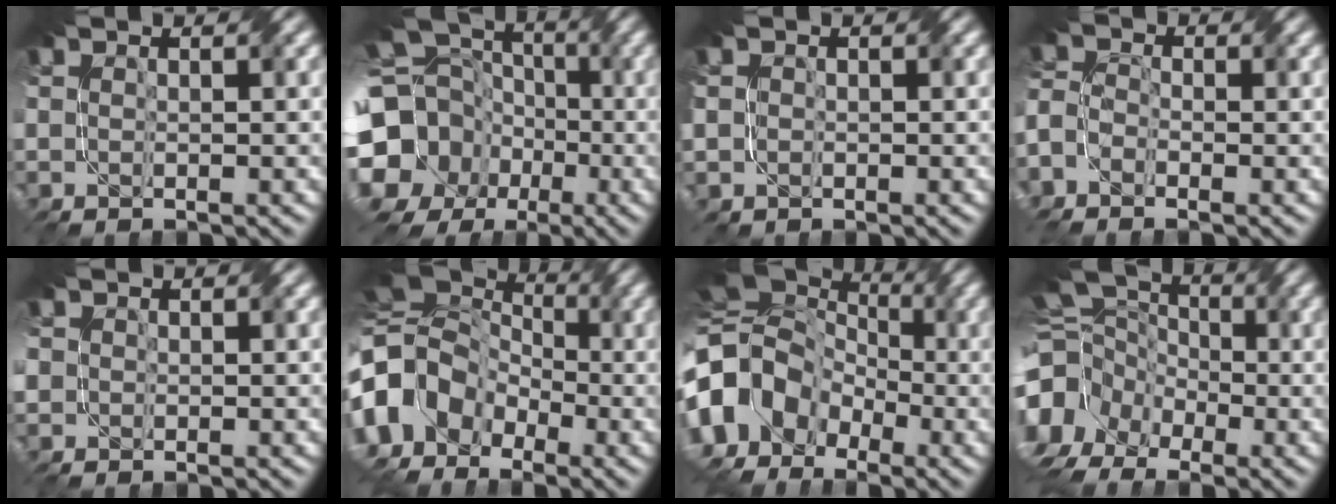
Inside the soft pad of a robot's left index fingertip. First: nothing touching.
{"total": 21.0, "force": [-3.2, 19.4, 7.2], "torque": [-0.201, -0.003, -0.110]}
{"total": 1.0, "force": [0.2, 0.8, -0.7], "torque": [0.013, -0.002, 0.004]}
{"total": 4.0, "force": [-2.6, 2.5, 1.7], "torque": [-0.047, -0.004, -0.051]}
{"total": 2.6, "force": [-0.3, 2.2, 1.3], "torque": [-0.032, -0.002, -0.002]}
{"total": 13.4, "force": [-3.4, 11.1, 6.6], "torque": [-0.139, 0.008, -0.083]}
{"total": 14.8, "force": [-4.0, 12.4, 7.1], "torque": [-0.141, 0.007, -0.095]}
{"total": 14.1, "force": [-6.4, 11.1, 5.9], "torque": [-0.161, -0.016, -0.112]}